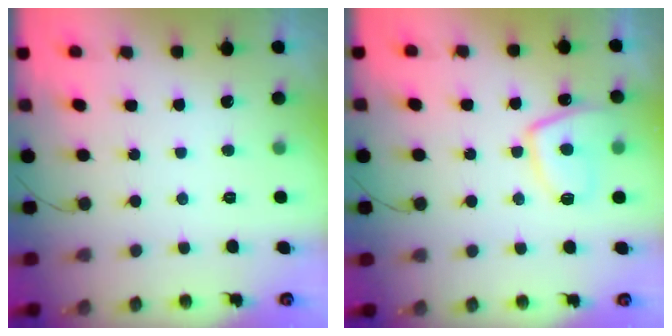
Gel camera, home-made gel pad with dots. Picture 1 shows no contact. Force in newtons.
{"total": 10.0, "press": 9.9, "slide": 1.2}